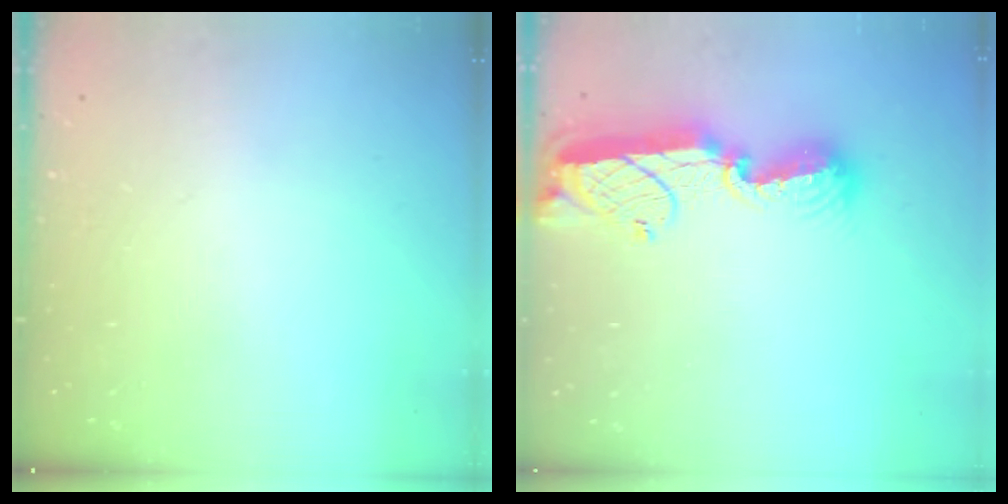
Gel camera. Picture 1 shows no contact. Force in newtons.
{"total": 12.4, "press": 12.4, "slide": 1.0}